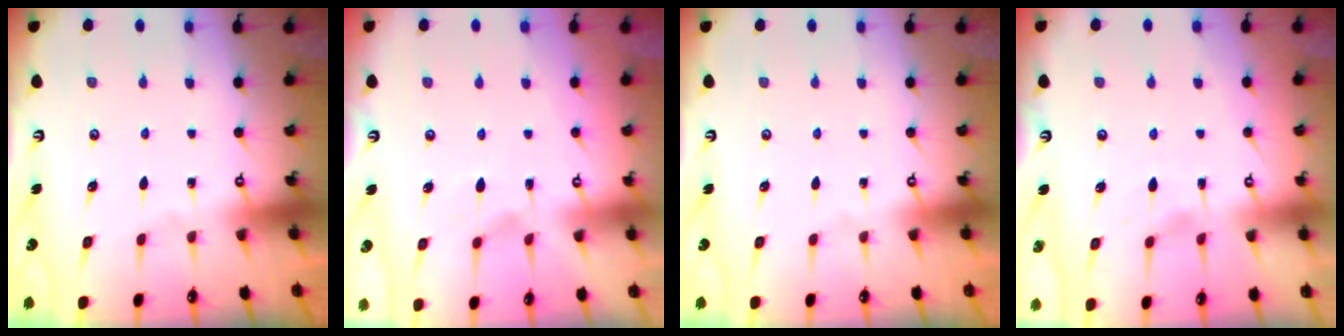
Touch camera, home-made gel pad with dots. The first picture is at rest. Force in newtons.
{"total": 1.4, "press": 0.7, "slide": 1.1}
{"total": 0.0}
{"total": 1.2, "press": 0.8, "slide": 0.9}